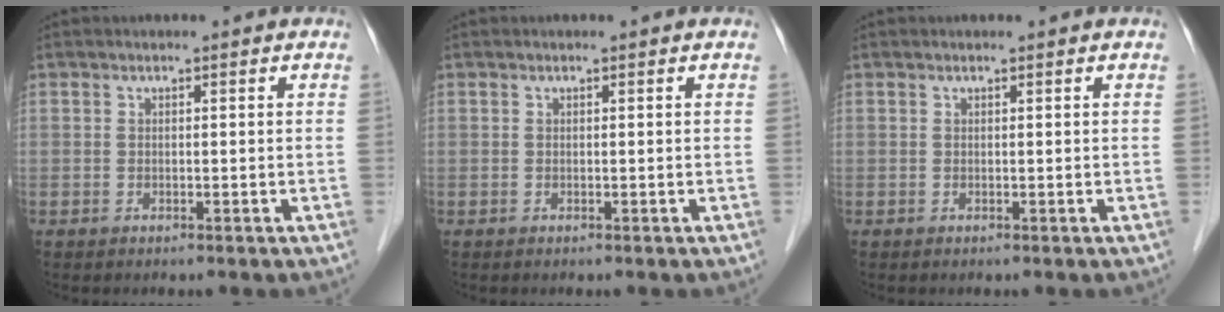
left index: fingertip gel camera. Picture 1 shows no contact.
{"total": 0.0}
{"total": 0.0}